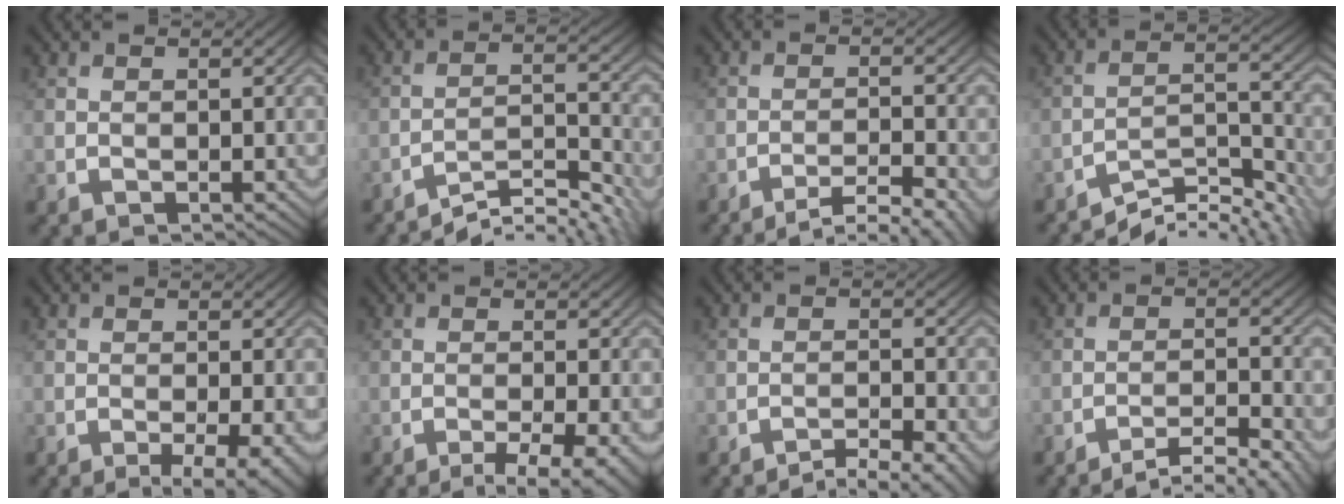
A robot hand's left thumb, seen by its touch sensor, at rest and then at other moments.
{"total": 5.3, "force": [-4.8, 0.1, 2.3], "torque": [-0.041, 0.003, -0.081]}
{"total": 4.7, "force": [-3.7, 0.3, 3.0], "torque": [-0.050, 0.007, -0.055]}
{"total": 6.8, "force": [-6.3, 0.6, 2.5], "torque": [-0.044, 0.001, -0.107]}
{"total": 5.2, "force": [-1.9, 1.4, 4.7], "torque": [-0.072, 0.005, -0.026]}
{"total": 5.9, "force": [-3.1, 1.3, 4.9], "torque": [-0.071, 0.004, -0.042]}
{"total": 4.1, "force": [-3.4, 0.0, 2.2], "torque": [-0.032, 0.008, -0.053]}
{"total": 4.7, "force": [-3.9, 0.1, 2.5], "torque": [-0.041, 0.006, -0.059]}